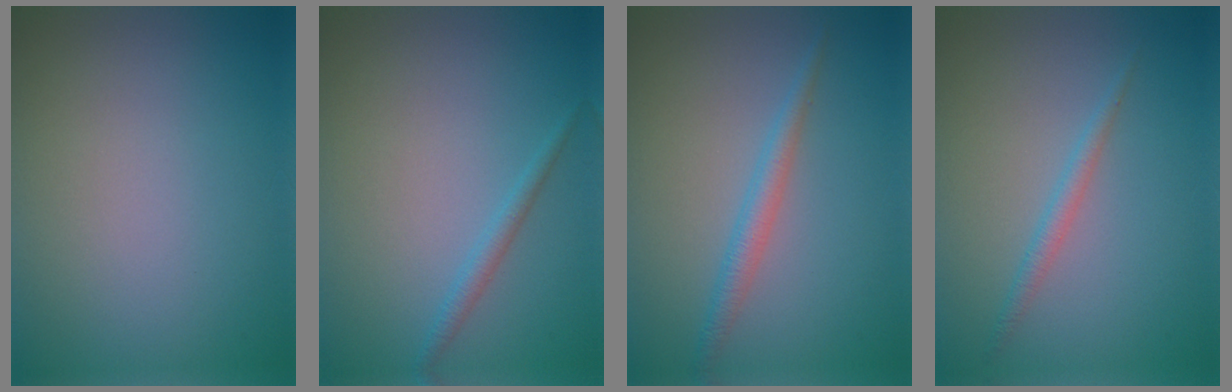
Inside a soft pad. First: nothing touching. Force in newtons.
{"total": 1.3, "press": 1.3, "slide": 0.0}
{"total": 2.0, "press": 2.0, "slide": 0.0}
{"total": 1.4, "press": 1.4, "slide": 0.1}